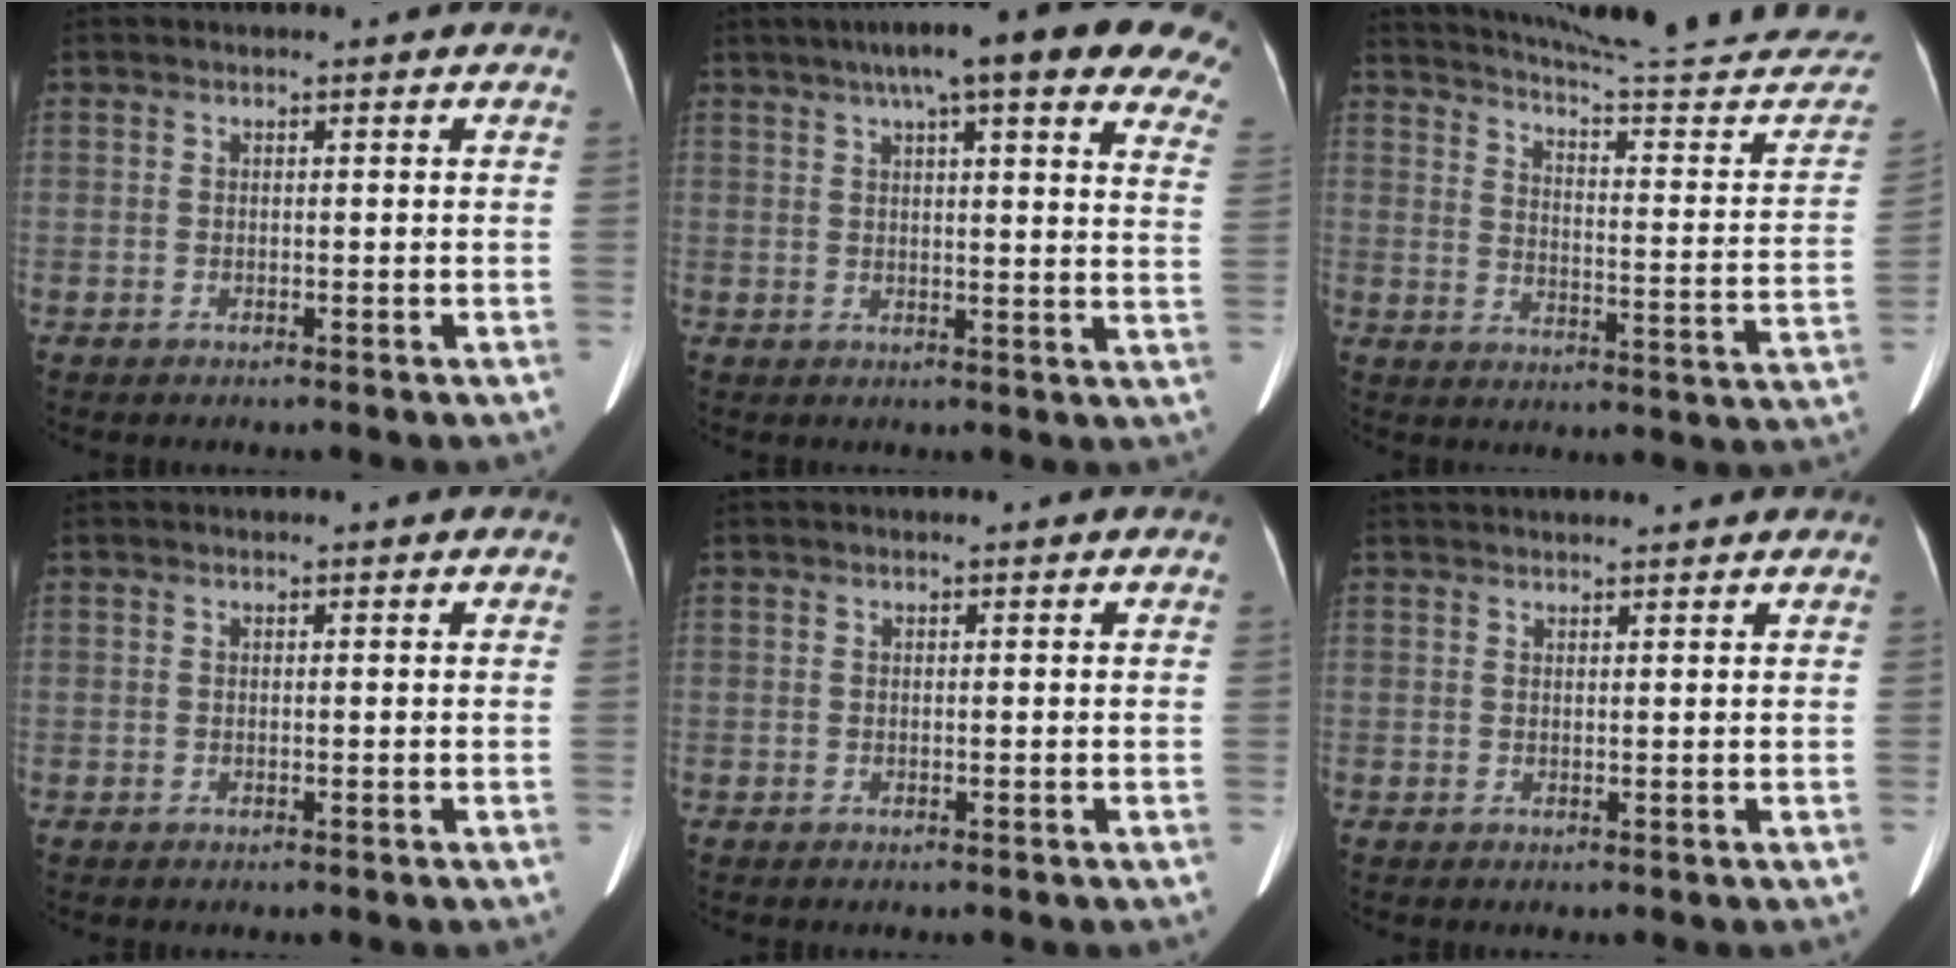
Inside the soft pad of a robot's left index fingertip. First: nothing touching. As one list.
[{"total": 22.6, "force": [16.8, 3.2, 14.8], "torque": [-0.184, 0.025, 0.189]}, {"total": 28.6, "force": [27.0, 0.2, 9.2], "torque": [-0.133, -0.125, 0.332]}, {"total": 0.0}, {"total": 0.0}, {"total": 6.8, "force": [6.5, -0.3, 2.1], "torque": [-0.023, 0.034, 0.078]}]